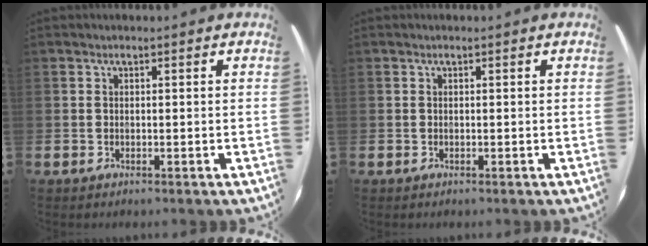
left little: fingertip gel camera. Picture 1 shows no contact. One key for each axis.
{"total": 0.0}